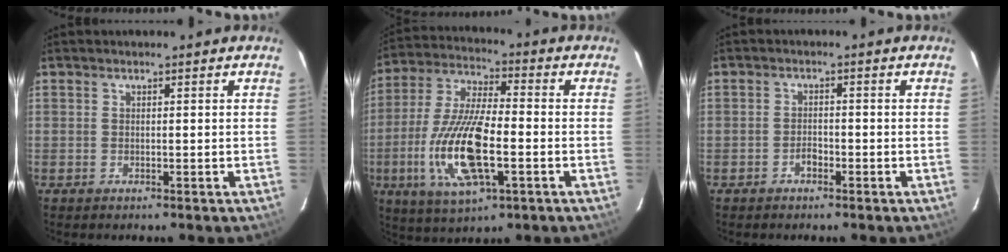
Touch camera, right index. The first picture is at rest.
{"total": 17.1, "force": [-4.6, 5.8, 15.5], "torque": [-0.326, -0.012, -0.088]}
{"total": 1.7, "force": [-1.2, 0.9, 0.8], "torque": [-0.015, 0.004, -0.021]}